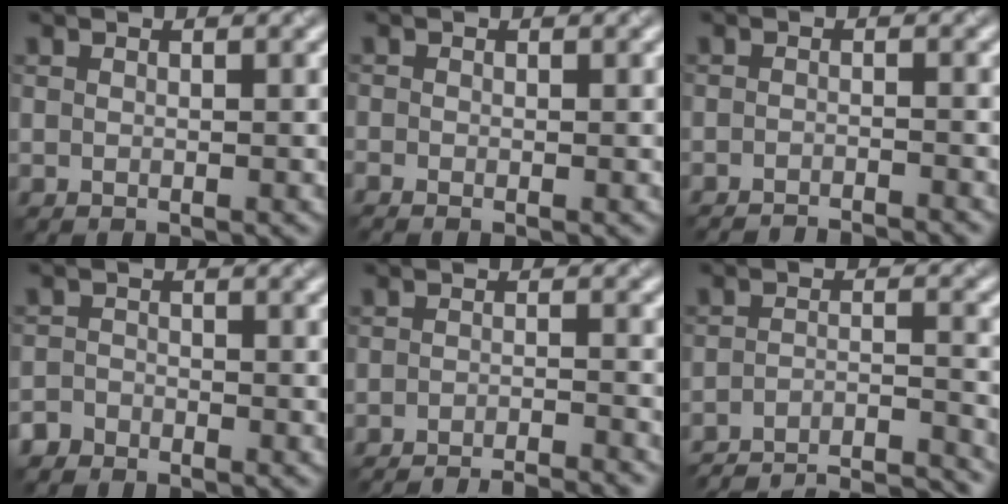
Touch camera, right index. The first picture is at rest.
{"total": 0.6, "force": [-0.5, 0.0, 0.4], "torque": [-0.012, -0.004, -0.013]}
{"total": 4.5, "force": [-4.3, 0.3, 1.1], "torque": [-0.012, 0.001, -0.059]}
{"total": 1.4, "force": [-1.2, 0.7, -0.1], "torque": [0.001, 0.006, -0.031]}
{"total": 7.1, "force": [-6.6, 1.1, 2.3], "torque": [-0.021, 0.001, -0.088]}
{"total": 15.8, "force": [-15.1, 3.0, 3.7], "torque": [-0.022, -0.001, -0.185]}